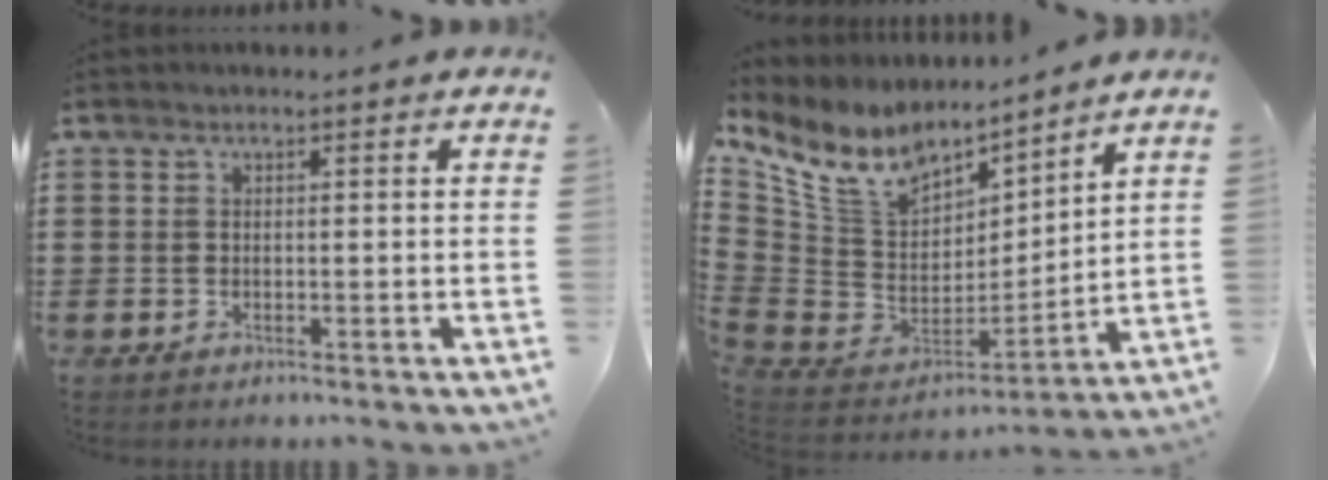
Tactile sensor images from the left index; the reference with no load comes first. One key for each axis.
{"total": 10.5, "fx": 7.1, "fy": 6.0, "fz": 4.9, "tx": -0.142, "ty": -0.041, "tz": 0.130}